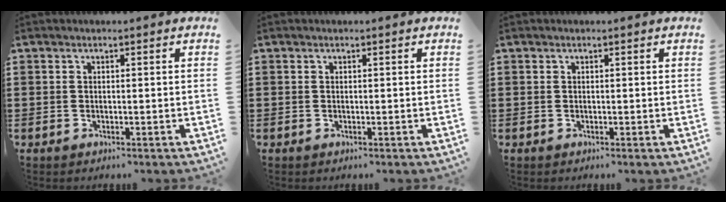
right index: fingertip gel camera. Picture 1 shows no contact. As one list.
[{"total": 0.0}, {"total": 0.0}]